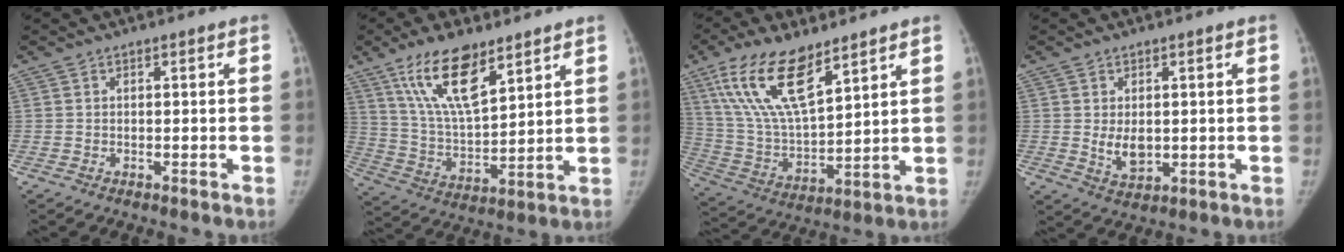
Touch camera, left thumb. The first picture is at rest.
{"total": 15.2, "force": [9.3, 5.8, 10.4], "torque": [-0.167, -0.044, 0.182]}
{"total": 17.8, "force": [10.5, 6.9, 12.7], "torque": [-0.228, -0.041, 0.208]}
{"total": 5.0, "force": [0.1, 3.4, 3.7], "torque": [-0.046, -0.011, 0.013]}